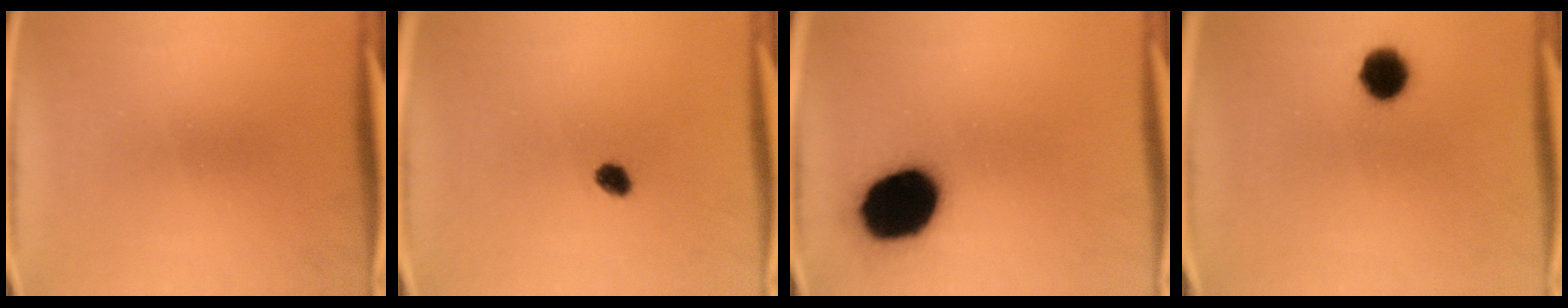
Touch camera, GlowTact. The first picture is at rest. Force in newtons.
{"total": 2.2}
{"total": 18.9}
{"total": 7.2}